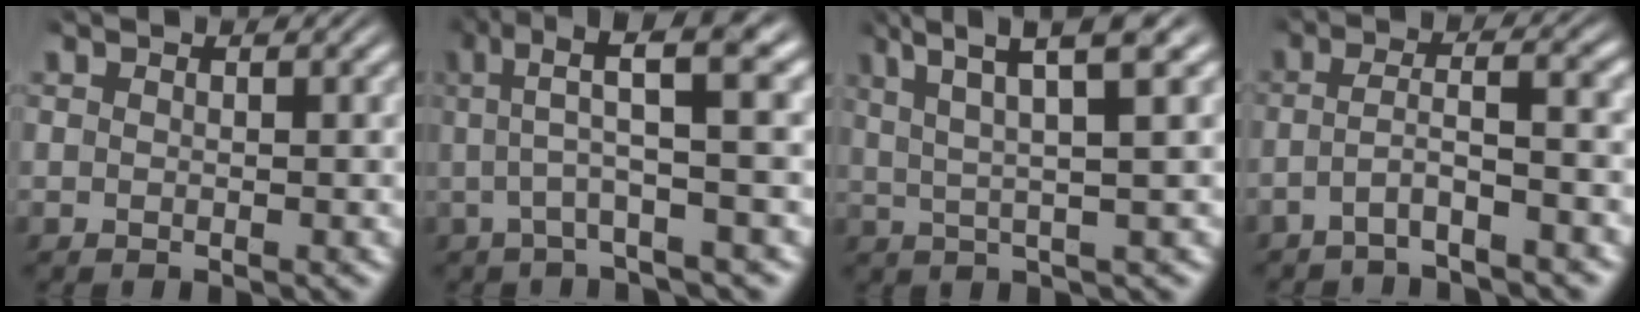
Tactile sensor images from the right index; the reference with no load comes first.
{"total": 7.1, "force": [2.6, 1.9, 6.3], "torque": [-0.100, 0.025, 0.027]}
{"total": 6.7, "force": [4.0, 1.1, 5.3], "torque": [-0.091, 0.019, 0.057]}
{"total": 3.3, "force": [-2.3, 0.4, 2.3], "torque": [-0.046, -0.002, -0.040]}